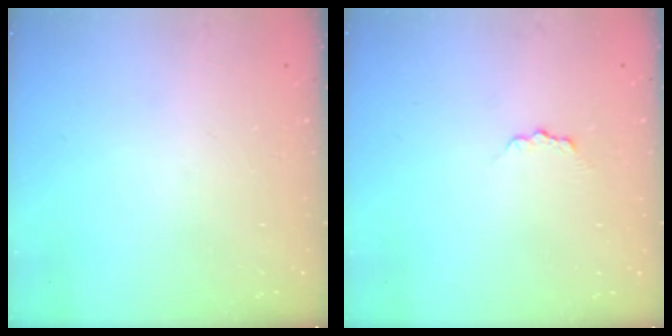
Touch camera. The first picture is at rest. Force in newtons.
{"total": 2.9, "press": 2.9, "slide": 0.3}